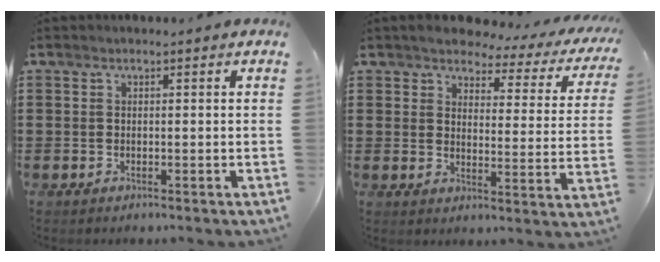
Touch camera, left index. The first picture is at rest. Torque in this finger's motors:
{"motor_torque": [2.14, 0.00, 0.27, 0.00]}